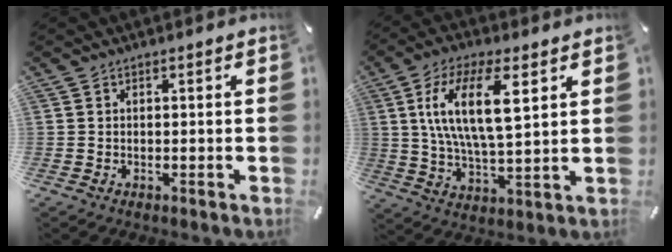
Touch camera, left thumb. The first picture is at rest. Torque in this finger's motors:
{"motor_torque": [0.99, 0.97, 2.20, -0.56, 0.33]}